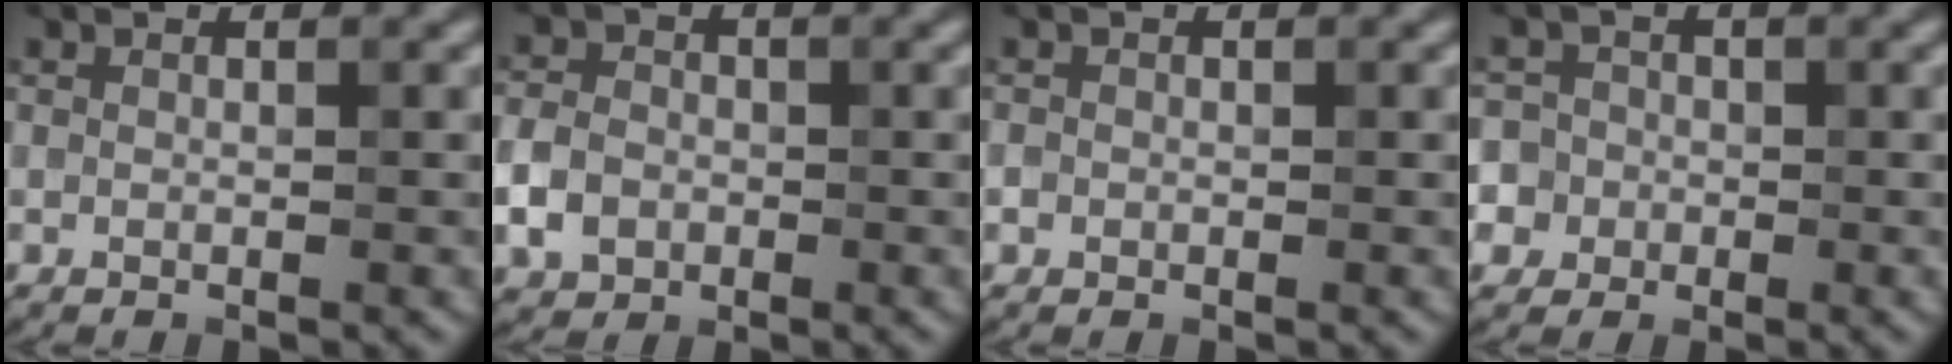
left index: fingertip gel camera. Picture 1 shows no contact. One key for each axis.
{"total": 3.0, "fx": -1.0, "fy": 2.4, "fz": 1.4, "tx": -0.031, "ty": 0.008, "tz": -0.024}
{"total": 0.6, "fx": 0.0, "fy": 0.6, "fz": 0.1, "tx": 0.011, "ty": 0.006, "tz": -0.007}
{"total": 7.3, "fx": -1.6, "fy": 6.8, "fz": 1.8, "tx": -0.038, "ty": 0.021, "tz": -0.071}